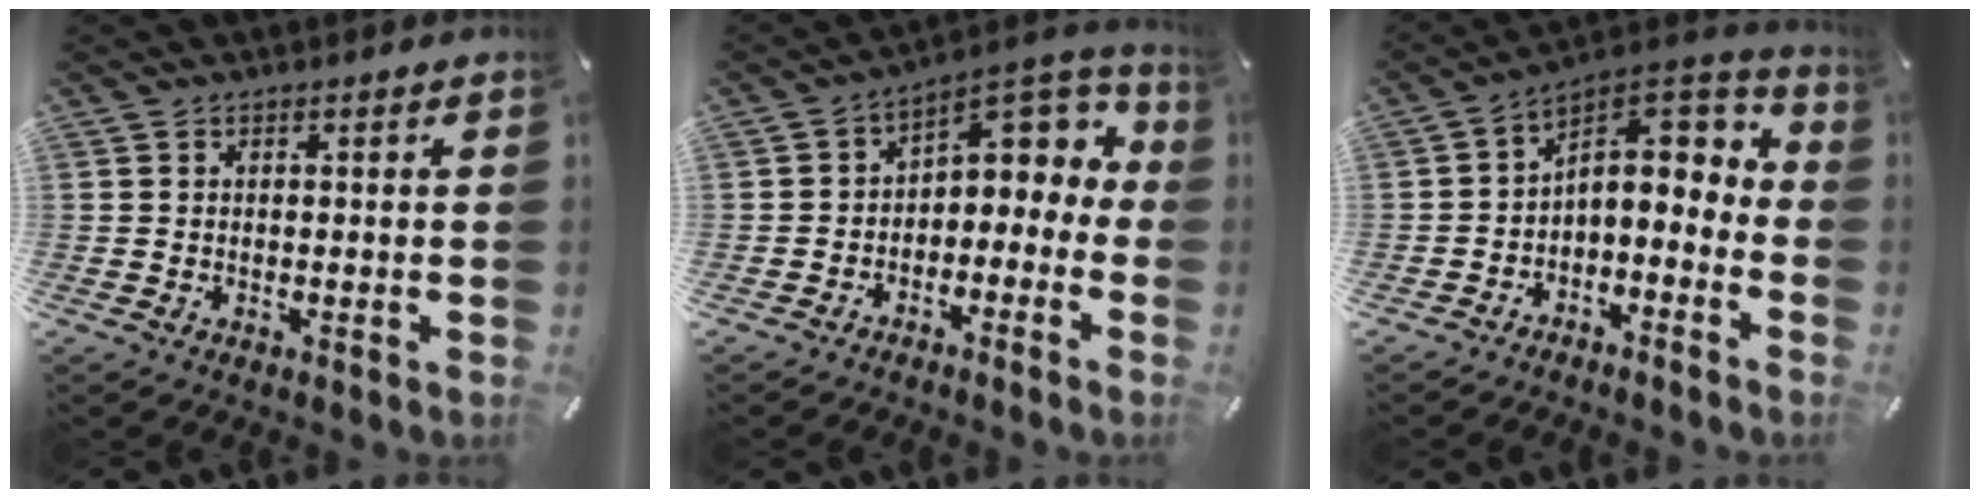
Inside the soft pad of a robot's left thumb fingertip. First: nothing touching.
{"total": 6.7, "force": [1.4, 5.2, 4.0], "torque": [-0.041, -0.021, 0.022]}
{"total": 7.6, "force": [1.4, 5.5, 5.1], "torque": [-0.052, -0.025, 0.023]}